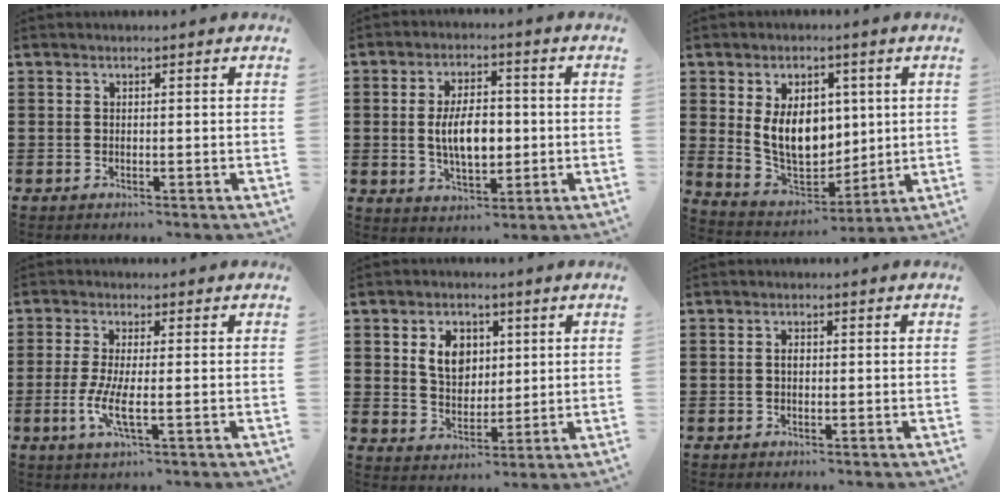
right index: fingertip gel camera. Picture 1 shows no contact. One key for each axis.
{"total": 7.3, "fx": -0.1, "fy": 3.8, "fz": 6.2, "tx": -0.100, "ty": 0.000, "tz": -0.010}
{"total": 10.0, "fx": 1.7, "fy": 7.0, "fz": 6.9, "tx": -0.127, "ty": 0.005, "tz": 0.028}
{"total": 5.0, "fx": -1.1, "fy": 0.9, "fz": 4.8, "tx": -0.105, "ty": -0.011, "tz": -0.025}
{"total": 6.1, "fx": 2.0, "fy": 4.7, "fz": 3.4, "tx": -0.076, "ty": 0.014, "tz": 0.032}
{"total": 1.2, "fx": 0.0, "fy": 0.6, "fz": 1.0, "tx": -0.021, "ty": 0.003, "tz": 0.000}